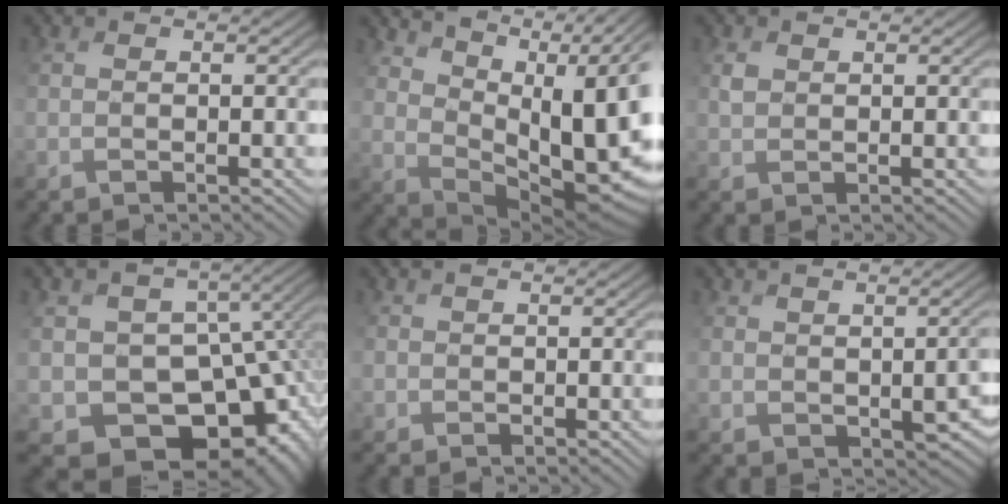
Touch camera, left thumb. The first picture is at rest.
{"total": 13.2, "force": [6.1, 6.0, 10.0], "torque": [-0.151, 0.011, 0.109]}
{"total": 0.9, "force": [0.7, -0.1, -0.6], "torque": [0.001, 0.000, 0.018]}
{"total": 11.9, "force": [-3.5, 9.5, 6.3], "torque": [-0.106, -0.039, -0.028]}
{"total": 2.2, "force": [0.4, -0.3, -2.2], "torque": [0.029, -0.001, 0.016]}
{"total": 2.8, "force": [-0.3, 2.4, 1.4], "torque": [-0.022, -0.018, 0.020]}